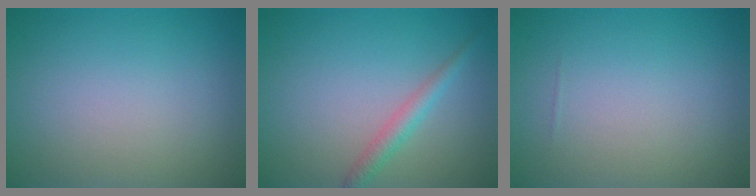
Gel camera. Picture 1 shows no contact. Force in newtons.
{"total": 1.9, "press": 1.9, "slide": 0.1}
{"total": 0.0}